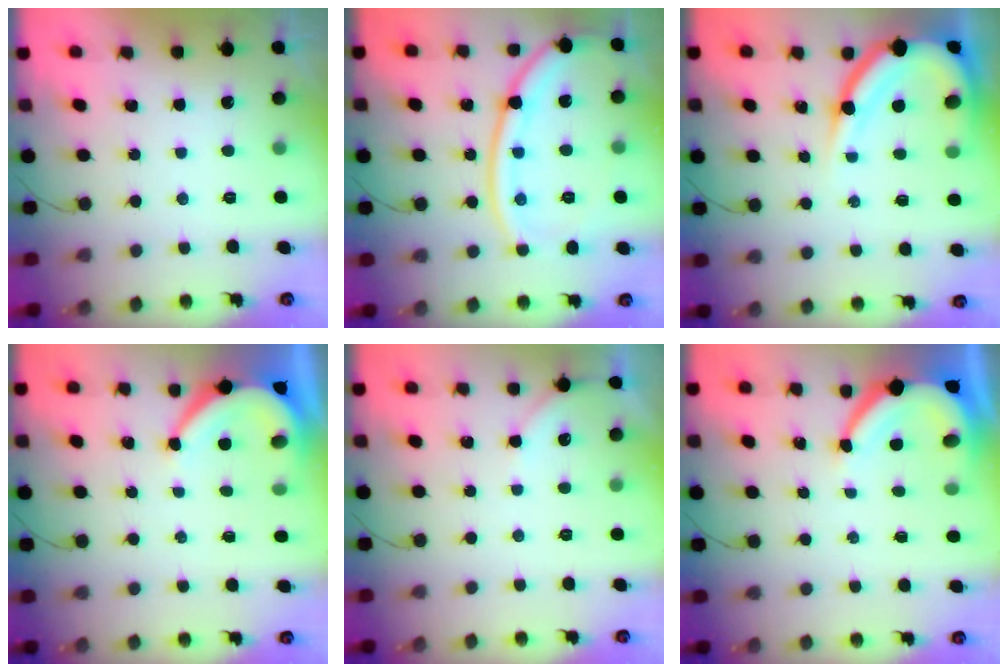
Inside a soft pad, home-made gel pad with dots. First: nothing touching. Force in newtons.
{"total": 17.1, "press": 17.0, "slide": 2.0}
{"total": 13.8, "press": 13.7, "slide": 1.3}
{"total": 7.4, "press": 7.3, "slide": 1.0}
{"total": 2.9, "press": 2.9, "slide": 0.4}
{"total": 7.2, "press": 7.2, "slide": 0.7}